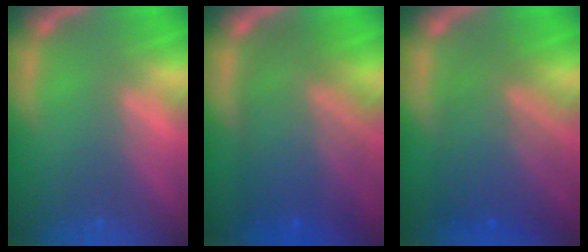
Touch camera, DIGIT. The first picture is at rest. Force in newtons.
{"total": 9.5}
{"total": 7.5}